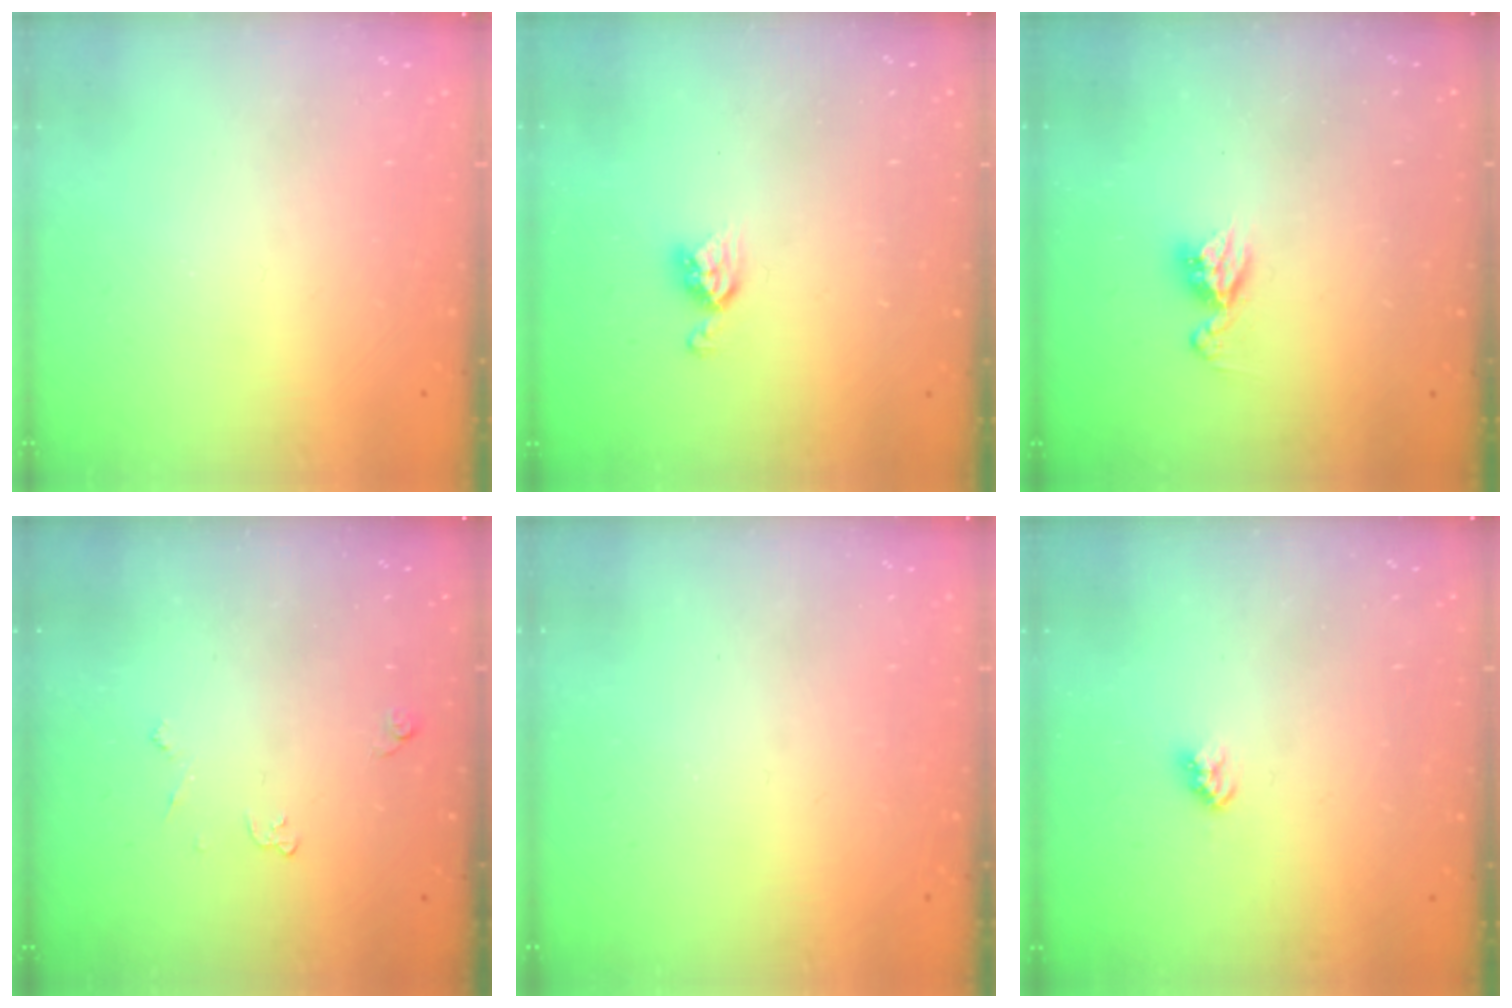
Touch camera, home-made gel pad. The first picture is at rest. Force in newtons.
{"total": 5.7, "press": 5.7, "slide": 0.3}
{"total": 8.5, "press": 8.5, "slide": 0.7}
{"total": 4.0, "press": 3.9, "slide": 0.6}
{"total": 0.0}
{"total": 3.2, "press": 3.1, "slide": 0.4}